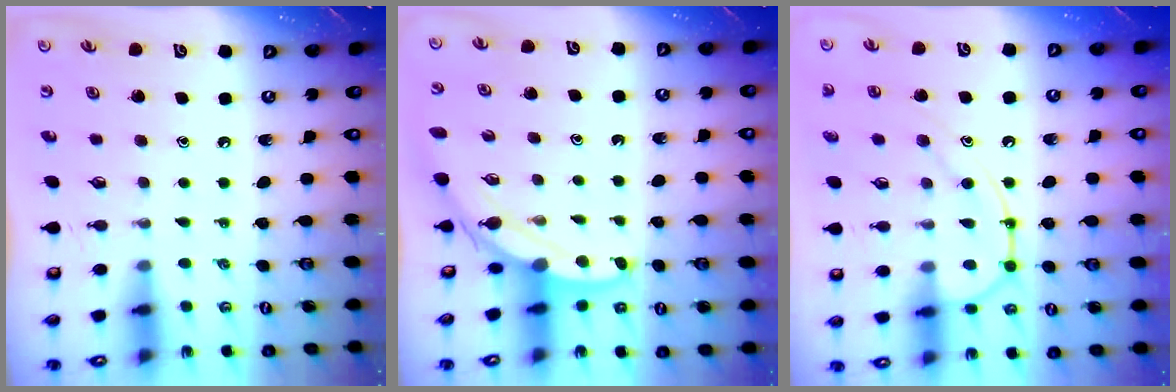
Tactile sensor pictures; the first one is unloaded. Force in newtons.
{"total": 5.5, "press": 5.5, "slide": 0.5}
{"total": 12.8, "press": 12.7, "slide": 0.9}